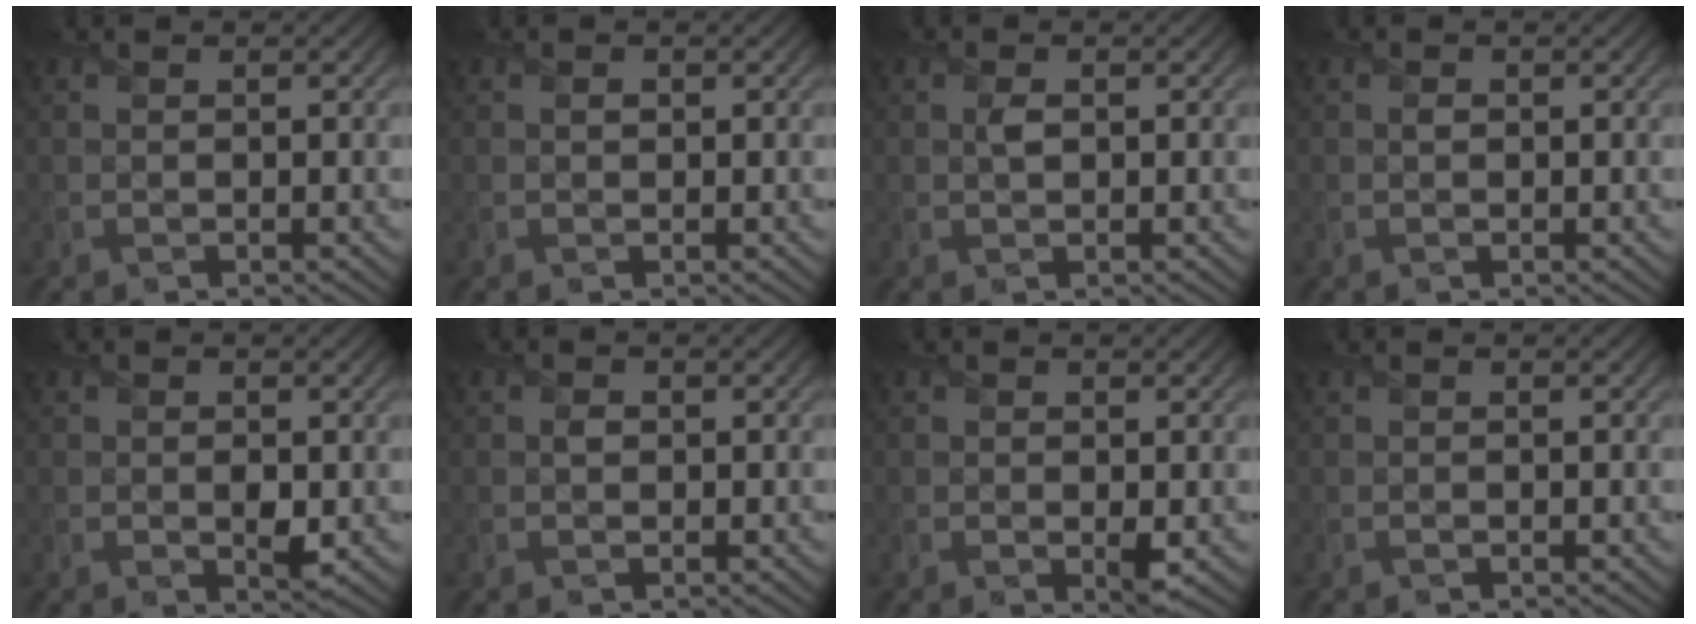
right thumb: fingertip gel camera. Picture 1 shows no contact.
{"total": 0.6, "force": [0.1, 0.5, 0.3], "torque": [-0.005, -0.002, 0.000]}
{"total": 1.3, "force": [0.2, 0.8, 1.0], "torque": [-0.023, 0.001, 0.004]}
{"total": 0.6, "force": [0.0, 0.5, 0.3], "torque": [-0.003, -0.004, -0.001]}
{"total": 1.9, "force": [-0.2, 1.2, 1.5], "torque": [-0.028, -0.008, 0.000]}
{"total": 0.9, "force": [0.0, 0.7, 0.5], "torque": [-0.008, -0.003, -0.002]}
{"total": 1.6, "force": [-0.2, 0.9, 1.3], "torque": [-0.023, -0.010, -0.001]}
{"total": 0.0}